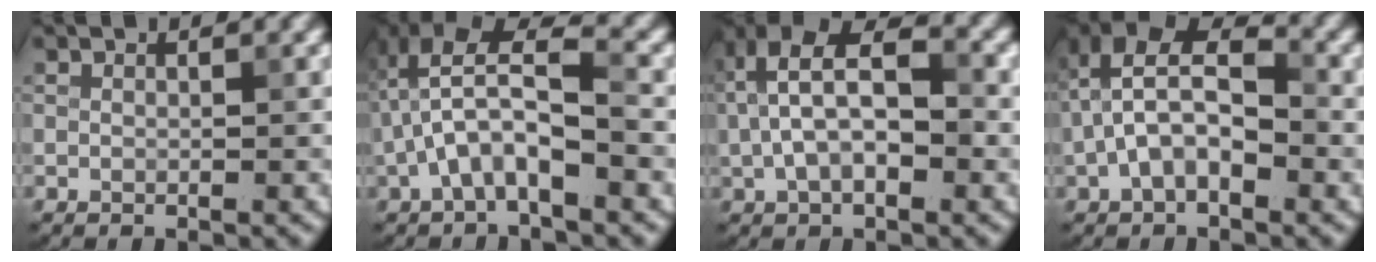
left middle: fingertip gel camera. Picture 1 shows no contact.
{"total": 6.5, "force": [-1.4, 2.6, 5.7], "torque": [-0.121, 0.022, -0.029]}
{"total": 7.7, "force": [0.6, 4.3, 6.4], "torque": [-0.126, 0.020, 0.002]}
{"total": 6.7, "force": [-1.0, 3.8, 5.4], "torque": [-0.105, 0.023, -0.028]}